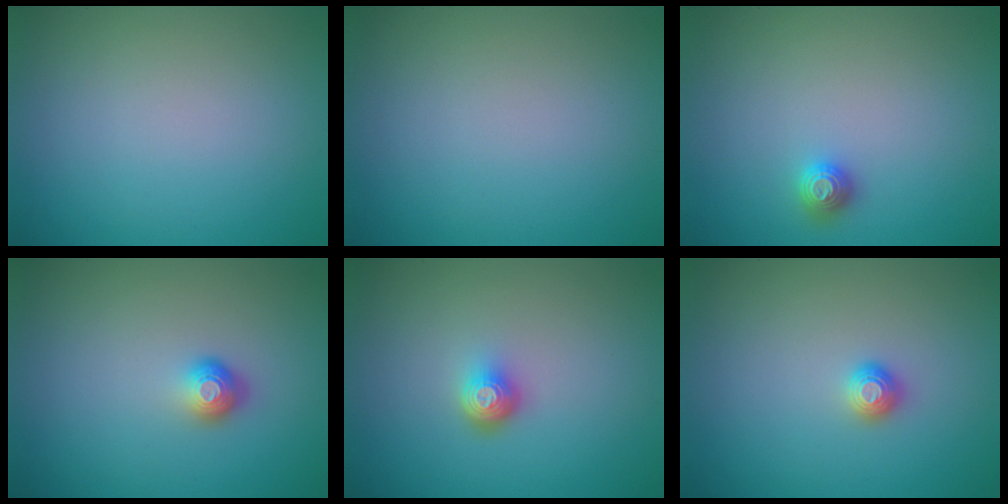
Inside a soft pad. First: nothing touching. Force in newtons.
{"total": 0.0}
{"total": 1.3, "press": 1.2, "slide": 0.3}
{"total": 1.8, "press": 1.2, "slide": 1.2}
{"total": 2.0, "press": 1.4, "slide": 1.5}
{"total": 1.0, "press": 1.0, "slide": 0.1}